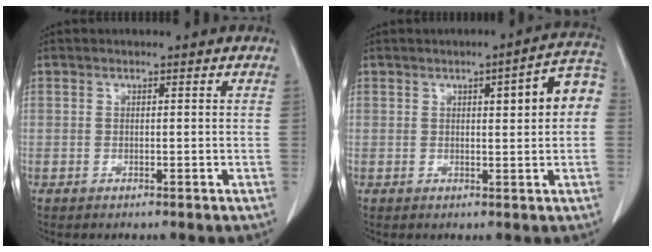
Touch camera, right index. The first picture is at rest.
{"total": 7.1, "force": [1.2, 1.2, 6.9], "torque": [-0.088, 0.022, 0.011]}